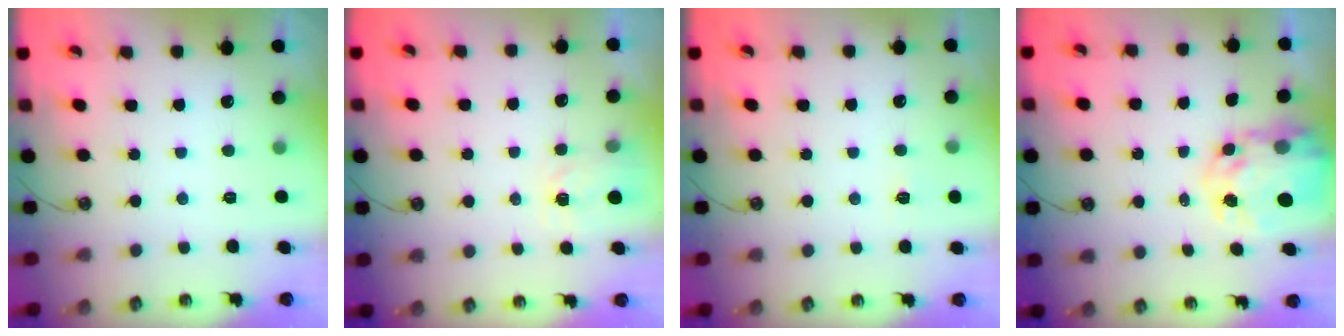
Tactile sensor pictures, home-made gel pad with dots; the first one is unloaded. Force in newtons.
{"total": 3.5, "press": 3.5, "slide": 0.4}
{"total": 4.0, "press": 4.0, "slide": 0.6}
{"total": 8.5, "press": 8.5, "slide": 0.8}